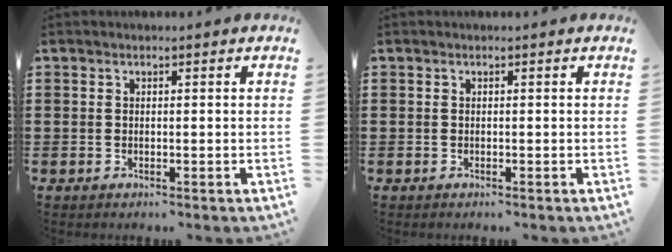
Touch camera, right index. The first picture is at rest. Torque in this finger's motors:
{"motor_torque": [0.18, -0.09, 0.00, 0.00]}